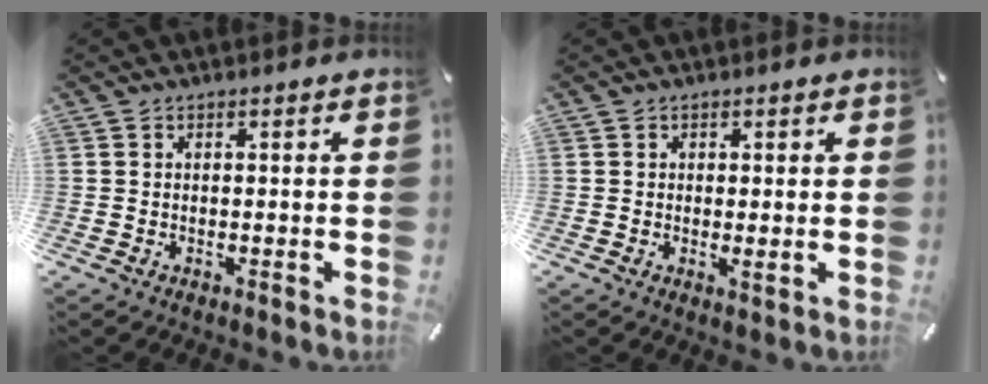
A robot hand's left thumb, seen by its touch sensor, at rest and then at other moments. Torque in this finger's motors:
{"motor_torque": [0.50, 0.36, -0.01, -0.25, 0.00]}